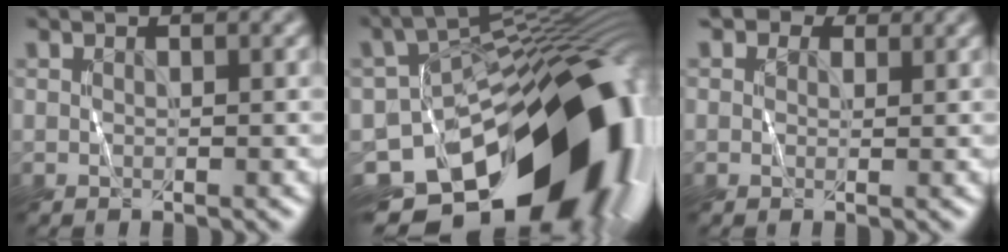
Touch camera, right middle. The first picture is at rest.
{"total": 19.4, "force": [-9.1, 11.1, 13.1], "torque": [-0.206, -0.012, -0.142]}
{"total": 3.0, "force": [1.8, 1.9, 1.5], "torque": [-0.027, -0.001, 0.020]}